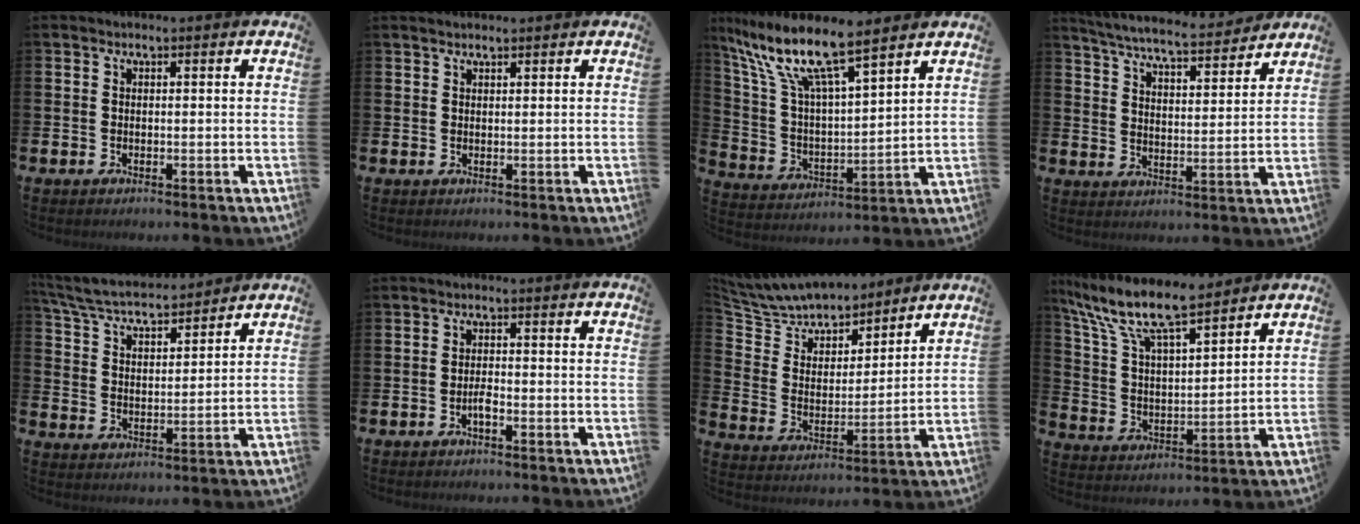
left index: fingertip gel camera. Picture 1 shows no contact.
{"total": 1.2, "force": [1.1, 0.3, 0.3], "torque": [-0.003, 0.001, 0.020]}
{"total": 10.4, "force": [8.6, 1.8, 5.6], "torque": [-0.147, -0.045, 0.144]}
{"total": 6.5, "force": [6.2, 0.5, 1.9], "torque": [-0.063, -0.042, 0.107]}
{"total": 6.0, "force": [5.7, 1.1, 1.6], "torque": [-0.059, -0.036, 0.098]}
{"total": 1.4, "force": [-0.8, 0.3, 1.1], "torque": [-0.021, -0.001, -0.016]}
{"total": 8.5, "force": [8.2, 2.2, 1.0], "torque": [-0.071, -0.064, 0.147]}
{"total": 10.6, "force": [9.2, 2.1, 4.7], "torque": [-0.133, -0.050, 0.163]}